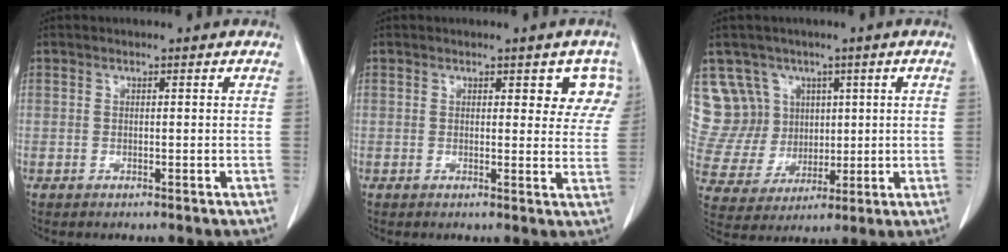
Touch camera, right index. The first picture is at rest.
{"total": 5.3, "force": [2.9, 2.7, 3.6], "torque": [-0.017, 0.000, 0.022]}
{"total": 11.1, "force": [4.6, 10.0, 1.4], "torque": [-0.051, 0.051, 0.111]}